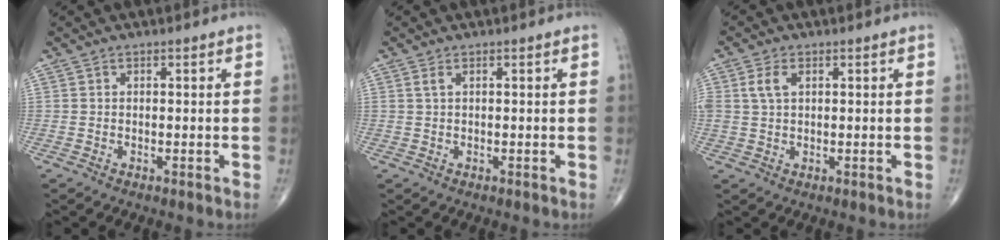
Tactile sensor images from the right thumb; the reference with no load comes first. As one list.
[{"total": 0.9, "force": [0.4, 0.3, 0.8], "torque": [-0.021, 0.007, 0.010]}, {"total": 3.6, "force": [1.2, 2.2, 2.6], "torque": [-0.059, 0.005, 0.025]}]